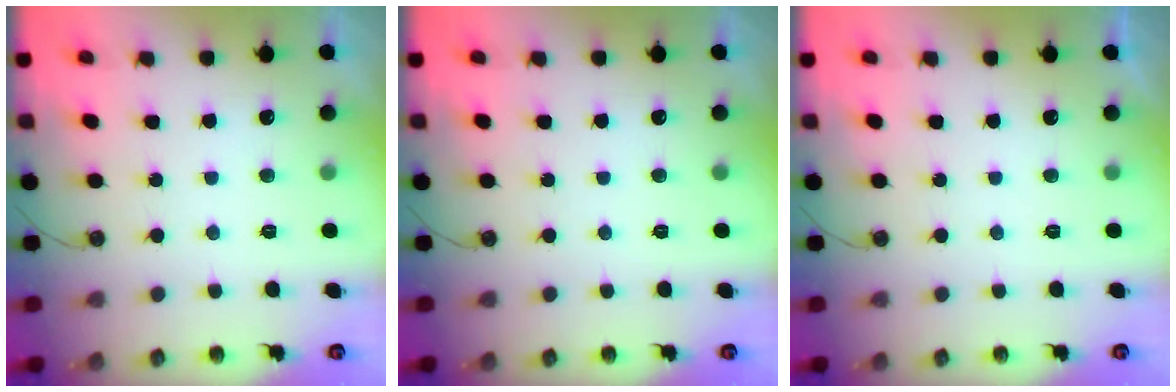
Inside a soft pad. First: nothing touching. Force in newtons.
{"total": 0.0}
{"total": 0.0}